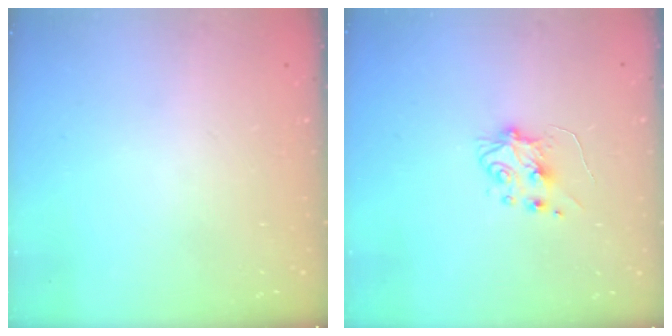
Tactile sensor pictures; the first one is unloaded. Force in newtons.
{"total": 5.9, "press": 5.9, "slide": 0.9}